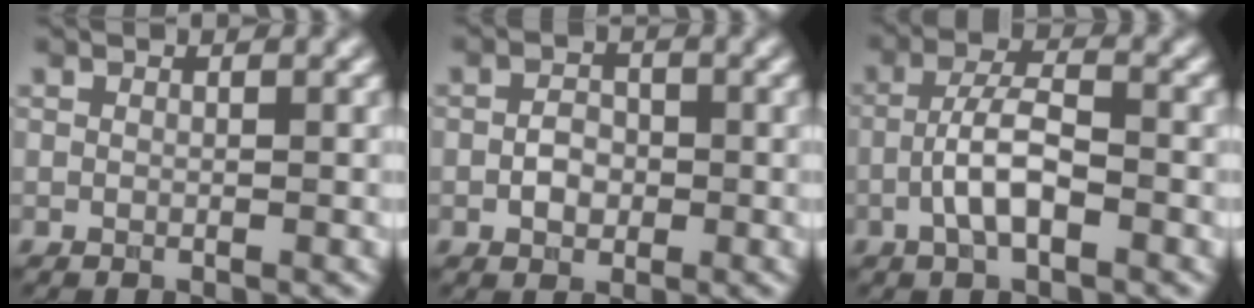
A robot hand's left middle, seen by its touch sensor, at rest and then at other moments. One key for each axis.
{"total": 2.3, "fx": -0.5, "fy": 1.7, "fz": 1.4, "tx": -0.025, "ty": 0.002, "tz": -0.013}
{"total": 4.2, "fx": -1.5, "fy": 1.4, "fz": 3.6, "tx": -0.068, "ty": 0.008, "tz": -0.034}